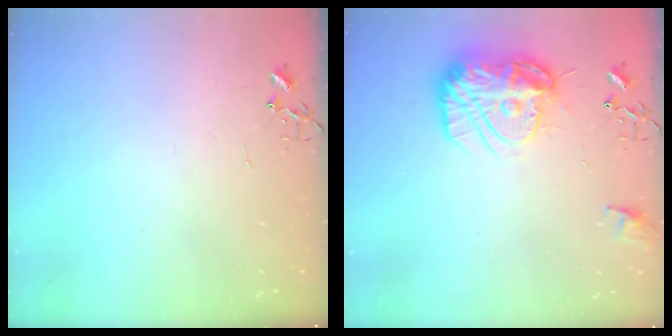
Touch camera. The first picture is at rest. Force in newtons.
{"total": 17.8, "press": 17.8, "slide": 1.7}